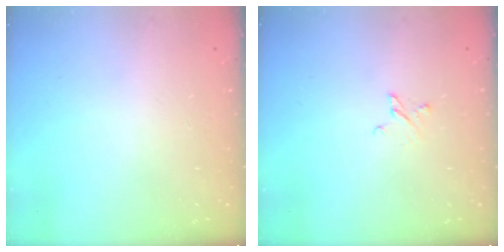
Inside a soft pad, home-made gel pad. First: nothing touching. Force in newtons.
{"total": 2.4, "press": 2.4, "slide": 0.2}